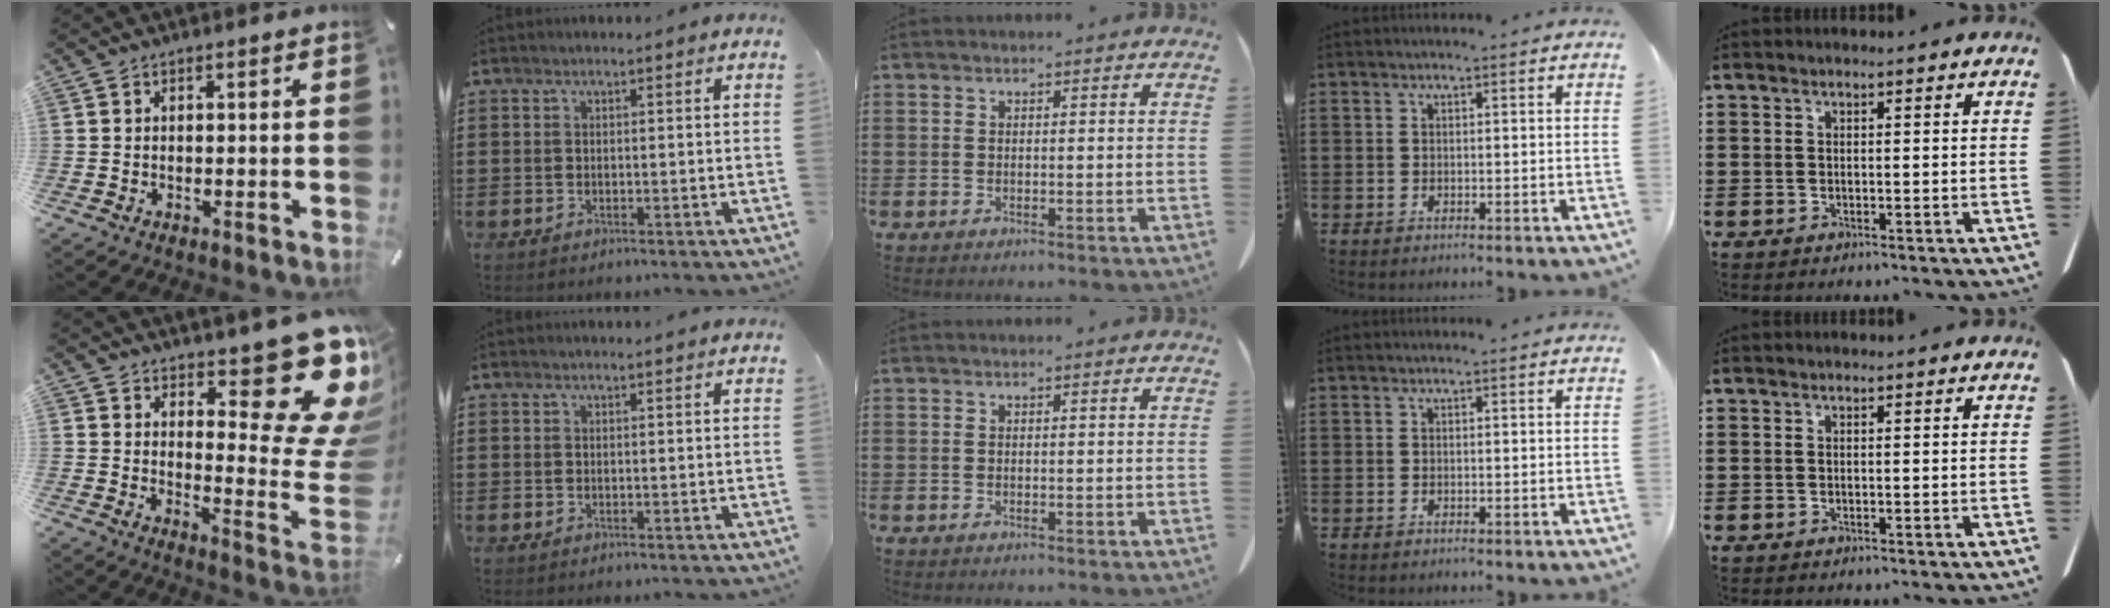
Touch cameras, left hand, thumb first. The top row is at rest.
{"thumb": {"total": 20.5, "force": [12.1, 9.1, 13.8], "torque": [-0.138, -0.114, 0.201]}, "index": {"total": 0.5, "force": [0.5, -0.1, 0.2], "torque": [-0.004, -0.001, 0.010]}}